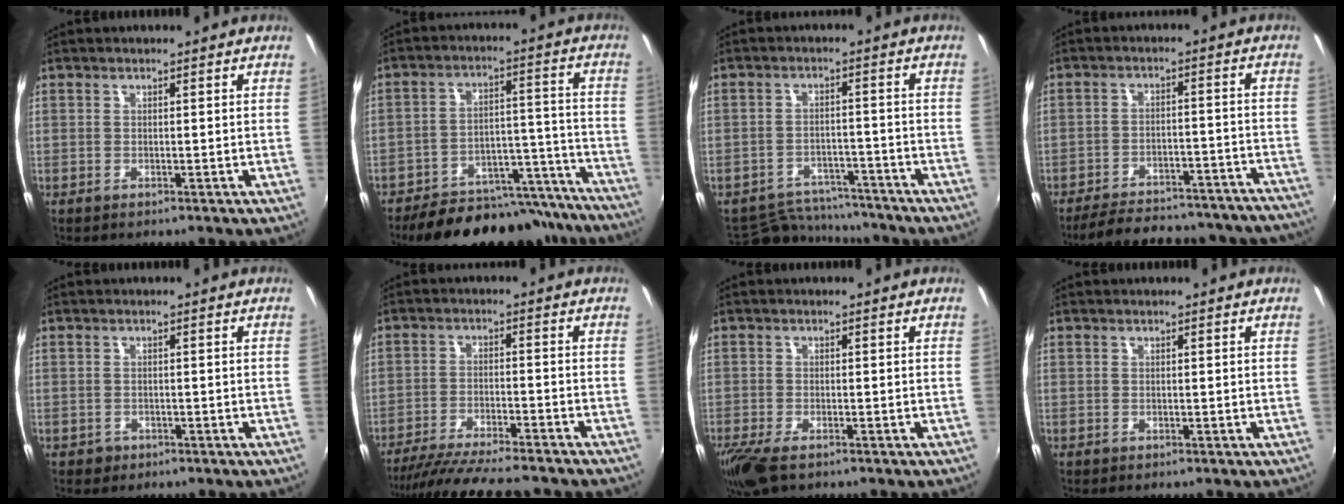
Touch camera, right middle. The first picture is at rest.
{"total": 24.0, "force": [-20.7, 8.8, 8.4], "torque": [-0.140, 0.038, -0.258]}
{"total": 10.6, "force": [-9.8, 3.6, 1.6], "torque": [-0.050, 0.015, -0.140]}
{"total": 25.9, "force": [-23.2, 7.1, 8.8], "torque": [-0.155, 0.024, -0.278]}
{"total": 1.7, "force": [-0.8, 1.5, 0.4], "torque": [-0.009, -0.003, -0.011]}
{"total": 15.2, "force": [-13.4, 1.7, 6.9], "torque": [-0.140, -0.028, -0.212]}
{"total": 5.9, "force": [-4.1, 1.9, 3.8], "torque": [-0.093, -0.026, -0.078]}
{"total": 0.0}